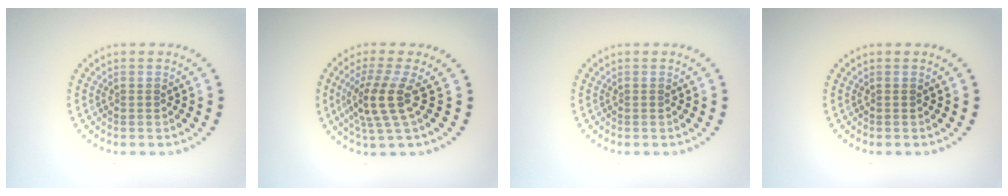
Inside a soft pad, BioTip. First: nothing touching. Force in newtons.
{"total": 3.8, "press": 2.9, "slide": 2.4}
{"total": 0.0}
{"total": 0.0}